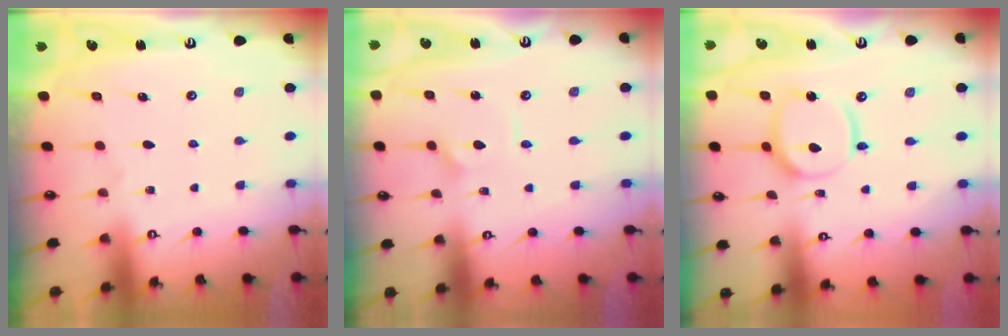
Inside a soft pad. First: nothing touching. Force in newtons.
{"total": 2.6, "press": 2.6, "slide": 0.2}
{"total": 13.0, "press": 12.9, "slide": 1.3}